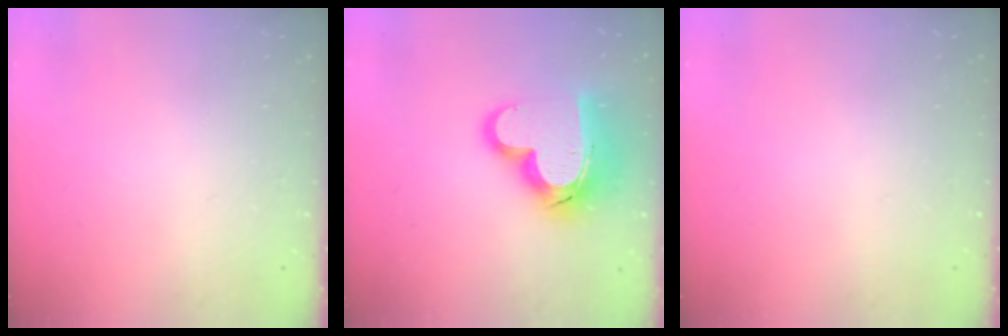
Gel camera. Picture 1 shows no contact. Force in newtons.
{"total": 19.3, "press": 19.2, "slide": 1.8}
{"total": 0.0}